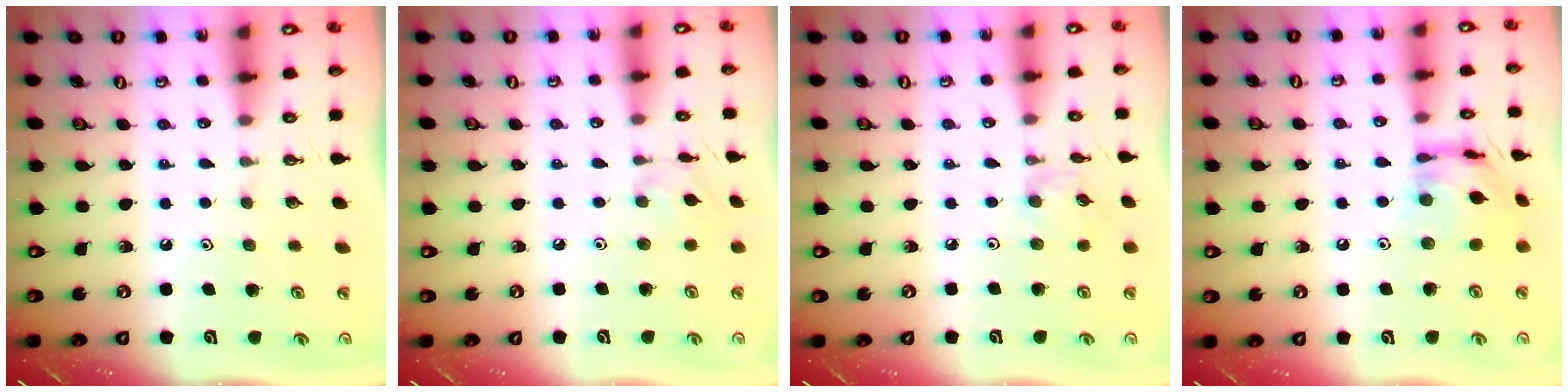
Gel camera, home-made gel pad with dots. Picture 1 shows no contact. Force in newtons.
{"total": 2.6, "press": 2.6, "slide": 0.6}
{"total": 1.5, "press": 1.4, "slide": 0.4}
{"total": 12.8, "press": 12.7, "slide": 1.0}